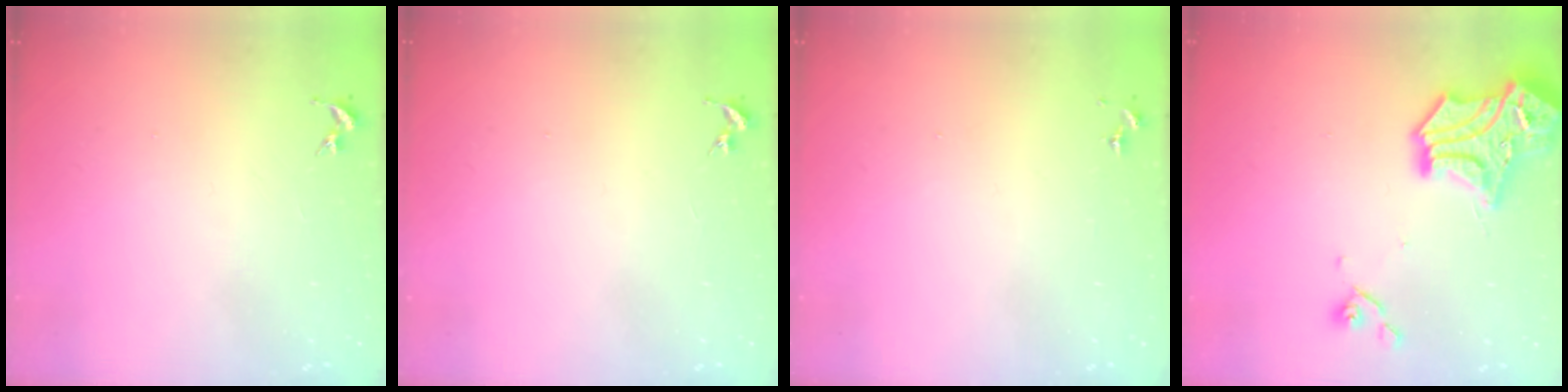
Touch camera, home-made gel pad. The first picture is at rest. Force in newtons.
{"total": 0.0}
{"total": 0.0}
{"total": 17.6, "press": 17.4, "slide": 2.2}